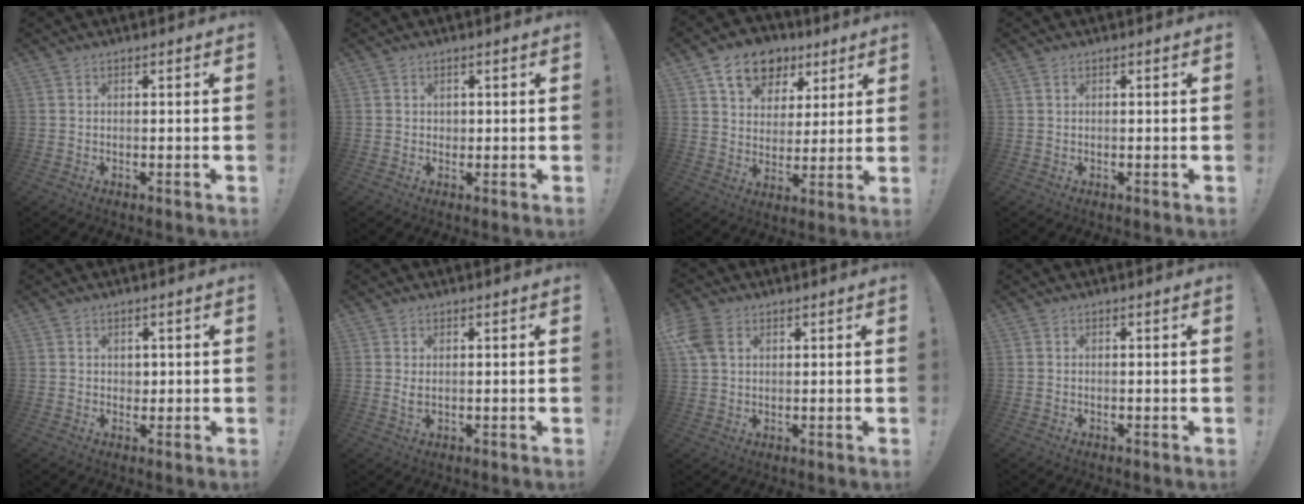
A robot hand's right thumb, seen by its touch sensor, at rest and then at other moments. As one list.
[{"total": 1.1, "force": [0.2, 1.1, 0.3], "torque": [-0.002, 0.001, 0.003]}, {"total": 13.9, "force": [7.8, 9.8, 6.2], "torque": [-0.090, -0.036, 0.146]}, {"total": 0.5, "force": [0.4, 0.2, 0.3], "torque": [-0.009, 0.002, 0.008]}, {"total": 1.6, "force": [0.7, 1.5, 0.1], "torque": [0.006, -0.003, 0.011]}, {"total": 2.0, "force": [0.5, 0.9, 1.7], "torque": [-0.026, -0.001, 0.008]}, {"total": 6.6, "force": [2.6, 4.4, 4.1], "torque": [-0.084, 0.003, 0.056]}, {"total": 0.0}]